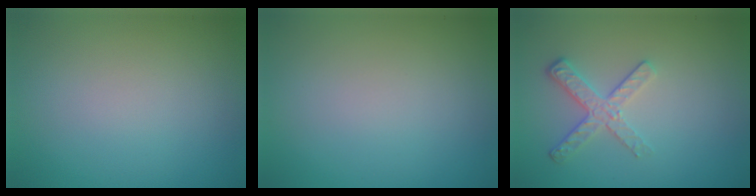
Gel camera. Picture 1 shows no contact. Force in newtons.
{"total": 0.0}
{"total": 2.6, "press": 2.2, "slide": 1.4}